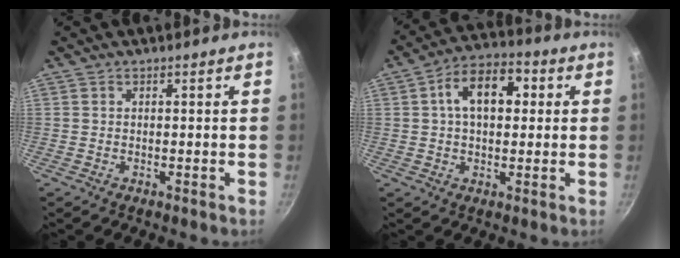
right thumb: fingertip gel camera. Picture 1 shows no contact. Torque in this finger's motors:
{"motor_torque": [0.42, 2.51, 0.72, -0.39, 0.05]}